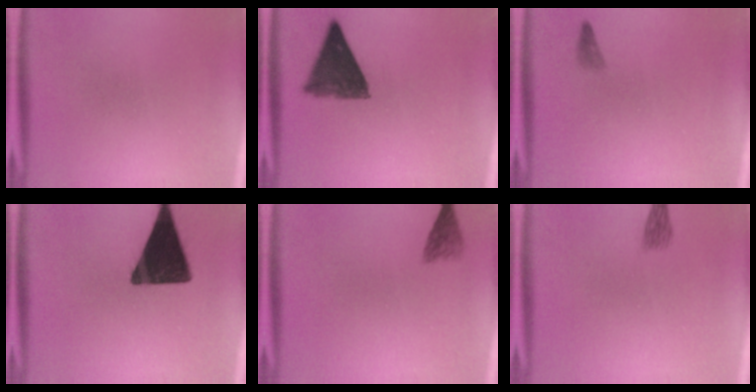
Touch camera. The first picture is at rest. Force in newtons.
{"total": 9.6}
{"total": 0.9}
{"total": 16.6}
{"total": 2.3}
{"total": 1.9}